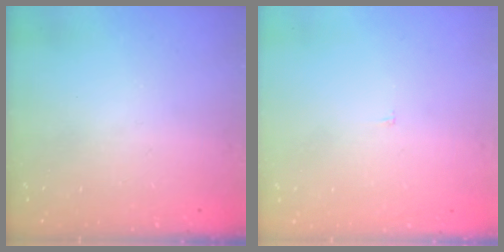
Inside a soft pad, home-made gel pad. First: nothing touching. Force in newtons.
{"total": 2.2, "press": 2.2, "slide": 0.2}